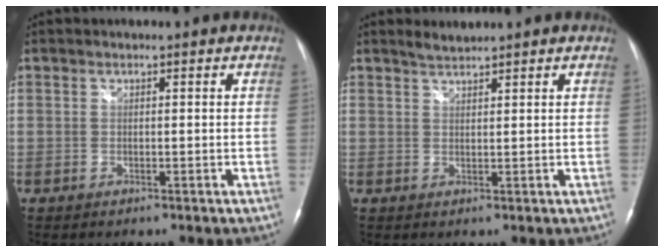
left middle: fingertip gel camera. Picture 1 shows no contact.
{"total": 1.8, "force": [1.8, -0.2, 0.2], "torque": [-0.007, 0.002, 0.037]}